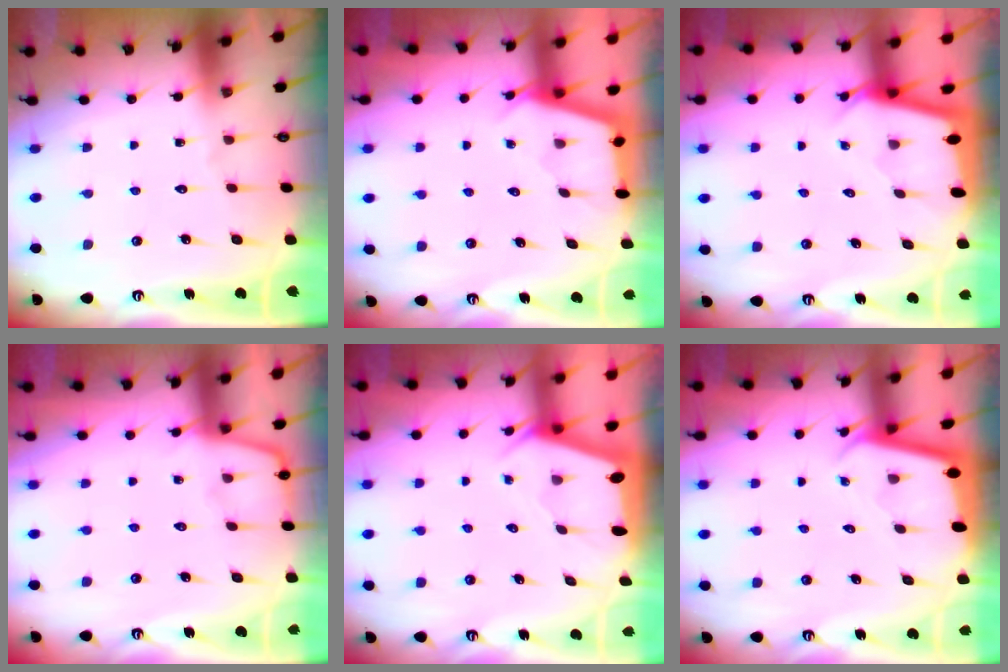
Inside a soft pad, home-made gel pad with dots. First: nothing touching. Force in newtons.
{"total": 2.7, "press": 2.7, "slide": 0.3}
{"total": 2.4, "press": 2.4, "slide": 0.2}
{"total": 3.0, "press": 3.0, "slide": 0.3}
{"total": 2.0, "press": 1.9, "slide": 0.3}
{"total": 1.9, "press": 1.9, "slide": 0.2}